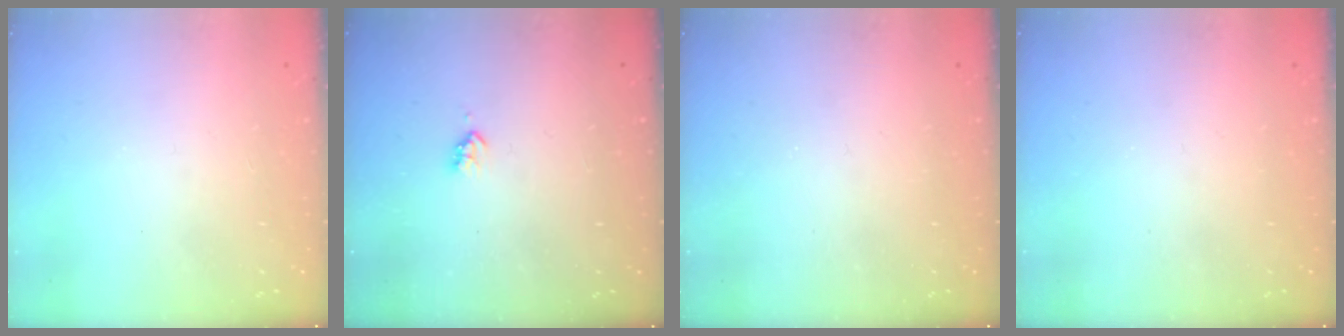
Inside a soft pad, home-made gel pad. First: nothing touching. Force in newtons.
{"total": 2.2, "press": 2.1, "slide": 0.4}
{"total": 0.0}
{"total": 0.0}